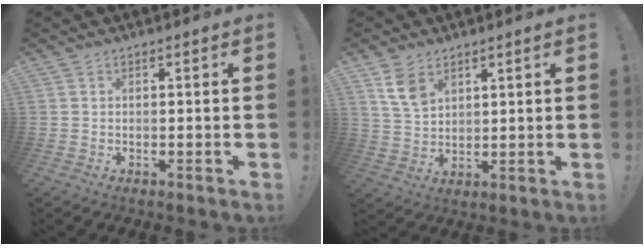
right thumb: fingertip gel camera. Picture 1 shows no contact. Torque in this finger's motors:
{"motor_torque": [0.05, 0.14, 0.26, 0.51, 0.01]}